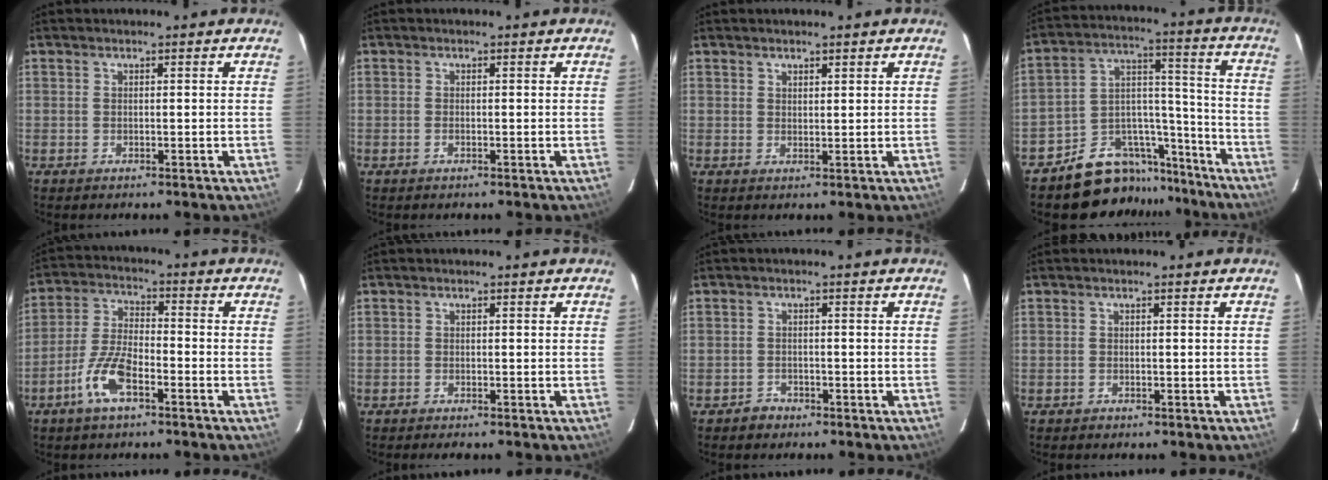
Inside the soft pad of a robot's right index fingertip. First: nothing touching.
{"total": 0.7, "force": [-0.3, 0.3, 0.5], "torque": [-0.012, 0.000, -0.008]}
{"total": 1.5, "force": [1.2, 0.8, 0.4], "torque": [-0.003, 0.002, 0.020]}
{"total": 14.2, "force": [-12.2, 7.2, 1.6], "torque": [-0.028, 0.083, -0.187]}
{"total": 8.7, "force": [-4.8, 2.7, 6.7], "torque": [-0.147, 0.002, -0.096]}
{"total": 1.5, "force": [-1.4, 0.4, 0.5], "torque": [-0.014, -0.007, -0.023]}
{"total": 2.3, "force": [-1.5, 1.7, 0.0], "torque": [-0.003, 0.007, -0.024]}
{"total": 0.7, "force": [-0.6, 0.5, 0.0], "torque": [0.001, 0.004, -0.010]}